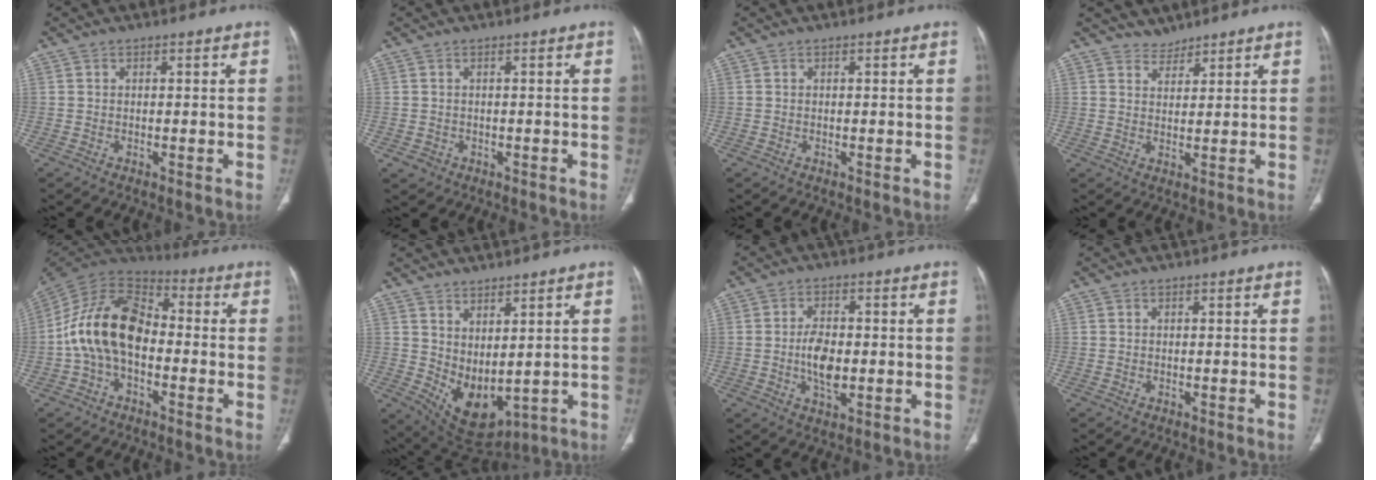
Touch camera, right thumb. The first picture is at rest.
{"total": 1.5, "force": [-0.5, 1.4, 0.4], "torque": [-0.005, 0.005, 0.002]}
{"total": 0.0}
{"total": 2.7, "force": [2.5, 1.0, -0.4], "torque": [0.021, -0.017, 0.041]}
{"total": 16.5, "force": [-2.1, 10.4, 12.6], "torque": [-0.227, 0.045, -0.047]}
{"total": 9.0, "force": [2.1, 4.9, 7.3], "torque": [-0.116, -0.025, 0.069]}
{"total": 6.9, "force": [-0.7, 3.7, 5.8], "torque": [-0.099, -0.001, -0.012]}
{"total": 0.0}